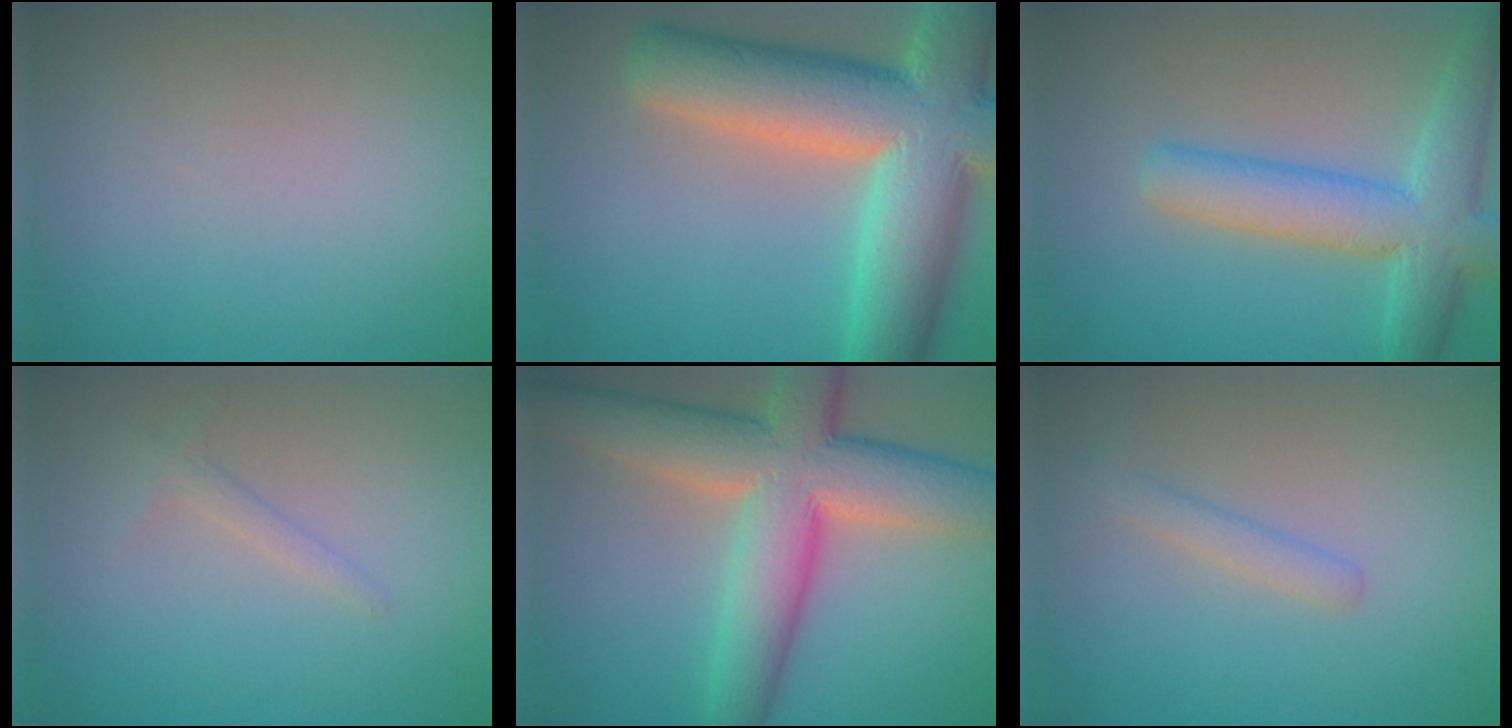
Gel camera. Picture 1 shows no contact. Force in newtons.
{"total": 14.2, "press": 14.2, "slide": 1.0}
{"total": 6.5, "press": 6.5, "slide": 0.2}
{"total": 1.0, "press": 1.0, "slide": 0.0}
{"total": 10.9, "press": 10.9, "slide": 0.9}
{"total": 1.6, "press": 1.6, "slide": 0.0}